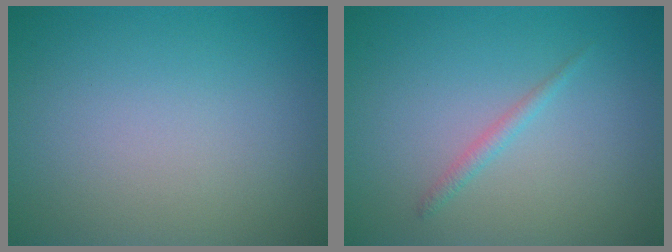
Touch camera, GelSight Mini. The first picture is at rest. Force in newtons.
{"total": 1.0, "press": 1.0, "slide": 0.1}